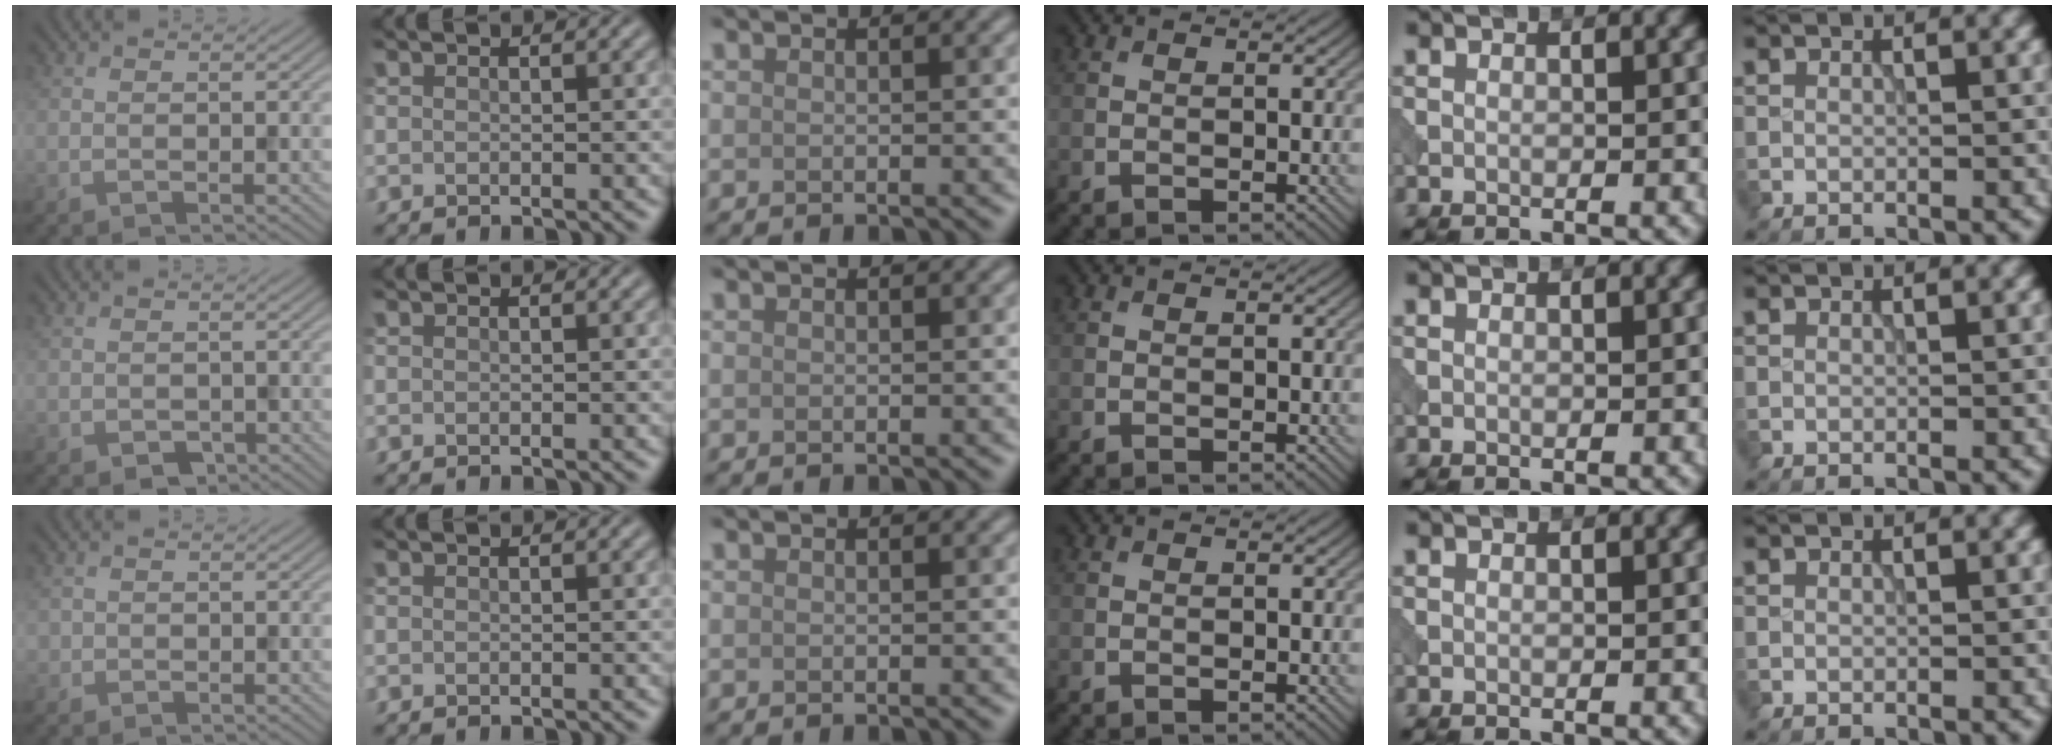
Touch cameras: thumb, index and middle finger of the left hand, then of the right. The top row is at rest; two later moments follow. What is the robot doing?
{"motion": "open", "object": "sandwich press"}